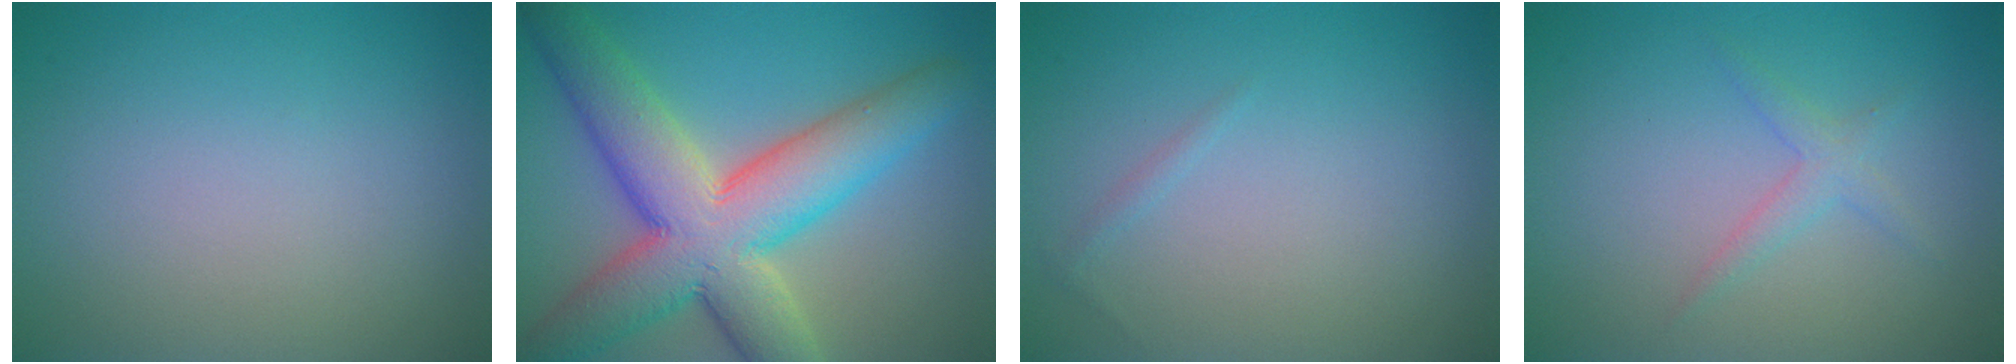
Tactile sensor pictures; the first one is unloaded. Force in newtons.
{"total": 11.5, "press": 11.5, "slide": 0.5}
{"total": 0.5, "press": 0.5, "slide": 0.0}
{"total": 1.6, "press": 1.6, "slide": 0.1}